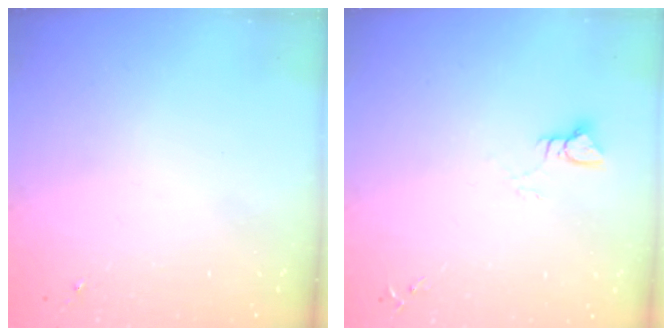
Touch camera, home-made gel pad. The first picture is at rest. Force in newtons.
{"total": 3.0, "press": 3.0, "slide": 0.3}